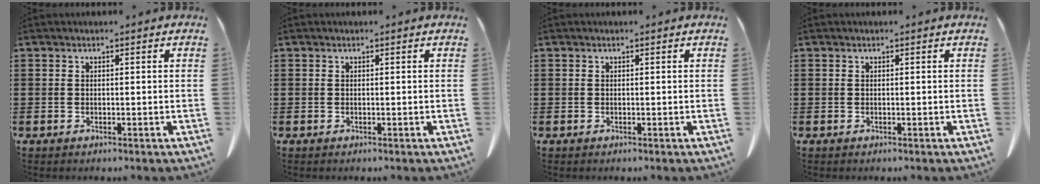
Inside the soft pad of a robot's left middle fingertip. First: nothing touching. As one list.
[{"total": 0.0}, {"total": 0.0}, {"total": 0.0}]